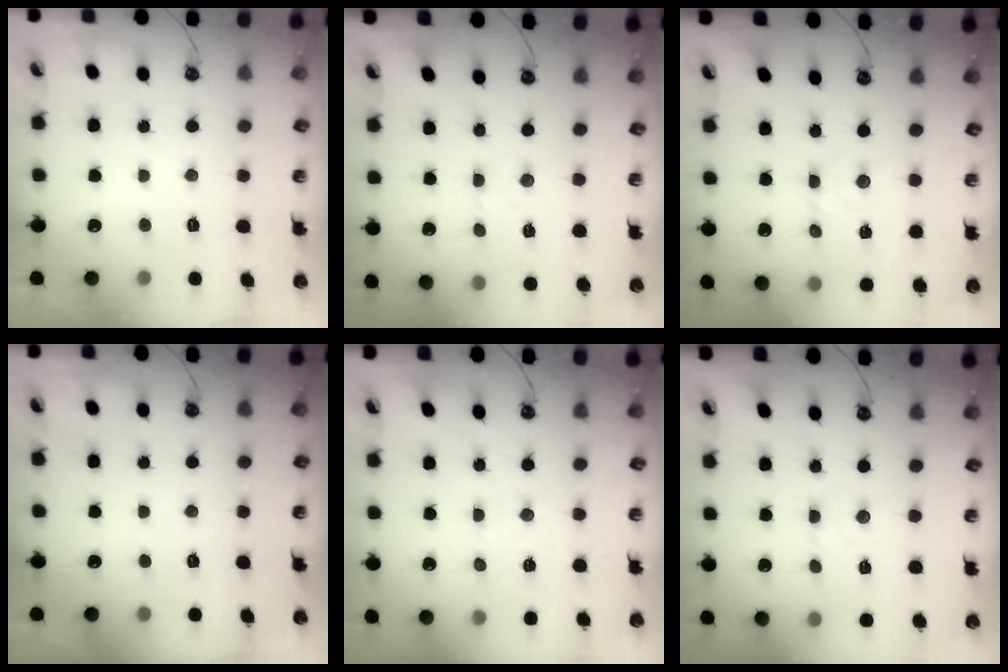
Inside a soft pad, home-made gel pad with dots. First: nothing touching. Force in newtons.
{"total": 2.9, "press": 2.9, "slide": 0.3}
{"total": 2.8, "press": 2.8, "slide": 0.4}
{"total": 0.0}
{"total": 4.3, "press": 4.2, "slide": 0.5}
{"total": 2.8, "press": 2.7, "slide": 0.4}